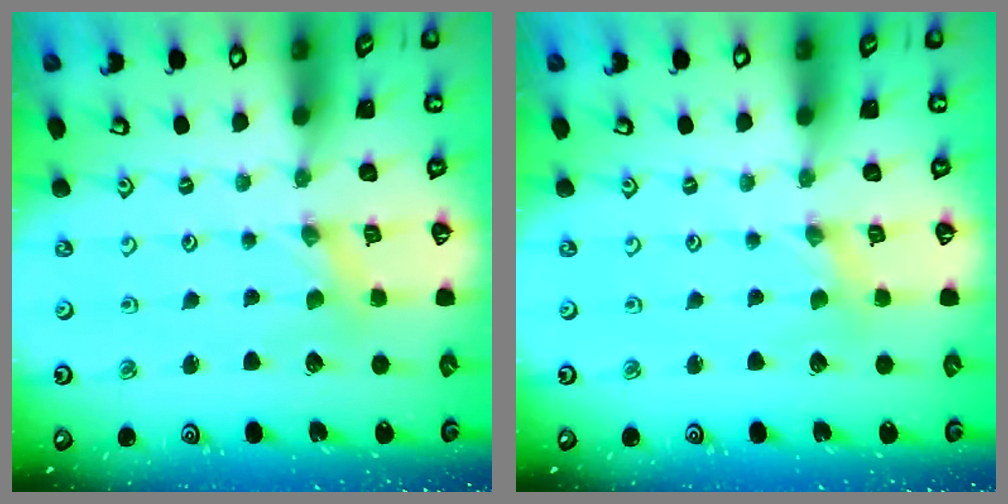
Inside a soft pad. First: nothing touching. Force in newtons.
{"total": 0.0}